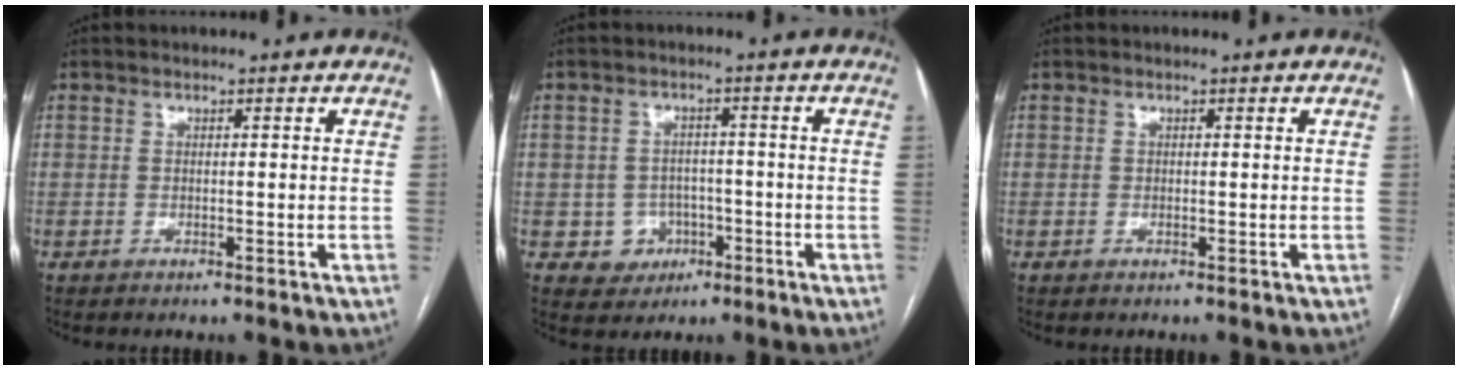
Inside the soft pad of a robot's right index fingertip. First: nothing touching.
{"total": 4.7, "force": [-1.6, 4.4, 0.5], "torque": [0.003, 0.013, -0.015]}
{"total": 0.0}